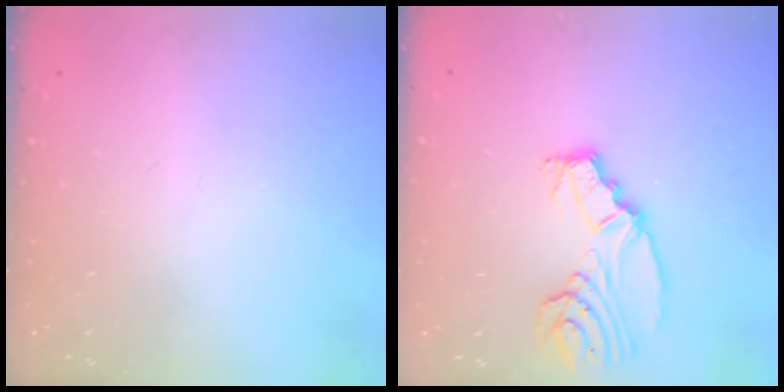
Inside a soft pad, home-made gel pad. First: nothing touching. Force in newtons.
{"total": 9.6, "press": 9.5, "slide": 1.0}